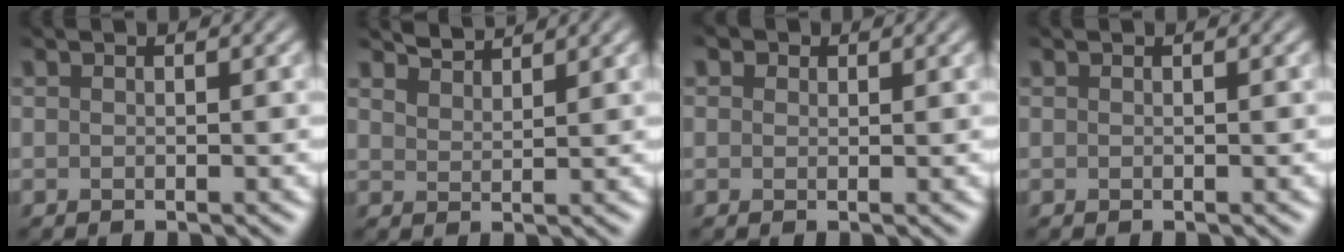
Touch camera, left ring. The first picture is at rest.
{"total": 2.4, "force": [2.4, 0.2, 0.4], "torque": [-0.008, 0.003, 0.046]}
{"total": 1.2, "force": [0.7, 0.9, 0.5], "torque": [-0.007, 0.000, 0.001]}
{"total": 0.0}